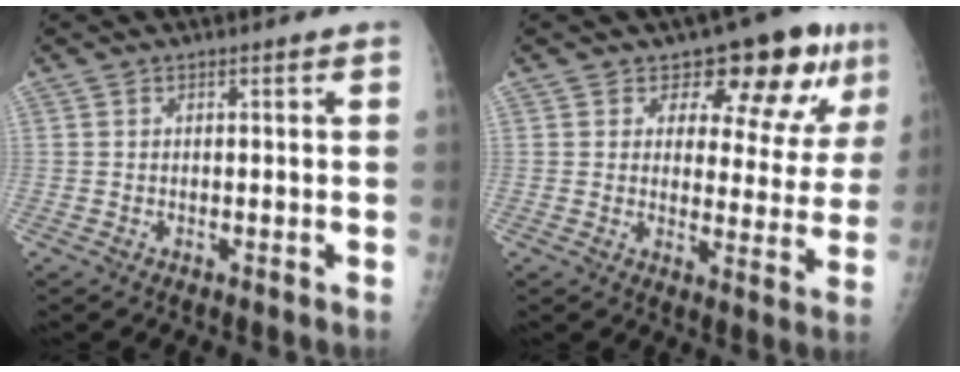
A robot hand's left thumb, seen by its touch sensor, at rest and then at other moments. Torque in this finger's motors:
{"motor_torque": [0.23, 0.39, 0.04, -0.15, 0.11]}